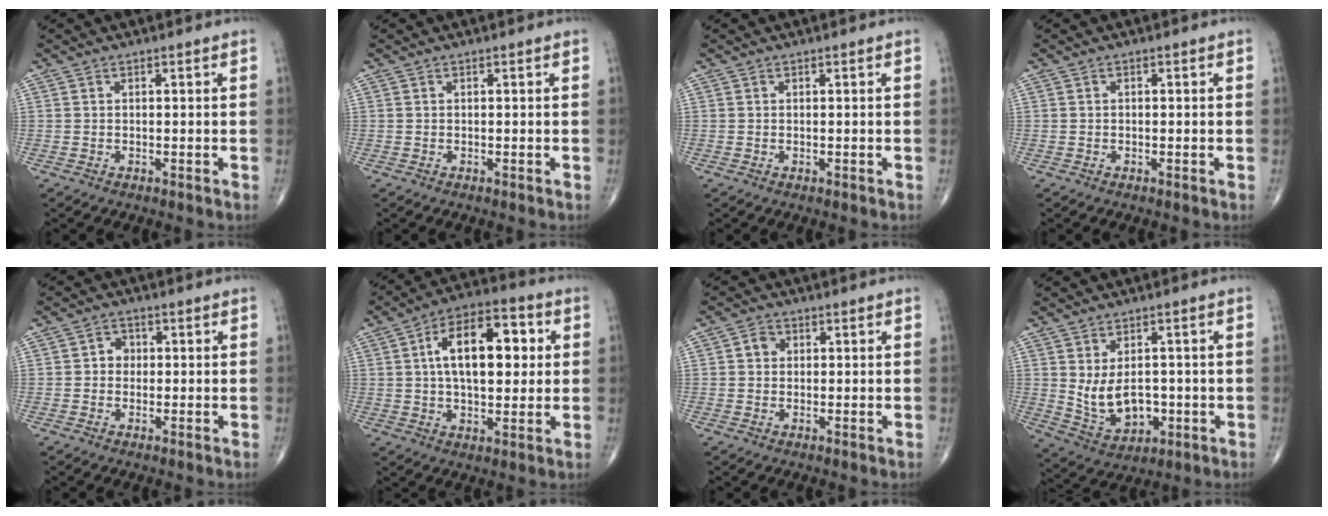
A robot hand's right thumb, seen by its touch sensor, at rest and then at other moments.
{"total": 0.0}
{"total": 0.0}
{"total": 0.0}
{"total": 2.8, "force": [0.1, 2.5, 1.2], "torque": [0.001, 0.008, -0.006]}
{"total": 16.5, "force": [3.0, 8.6, 13.7], "torque": [-0.195, 0.017, 0.043]}
{"total": 2.6, "force": [0.5, 2.3, 1.1], "torque": [-0.005, 0.003, 0.004]}
{"total": 8.9, "force": [-0.1, 5.9, 6.6], "torque": [-0.093, -0.011, 0.017]}